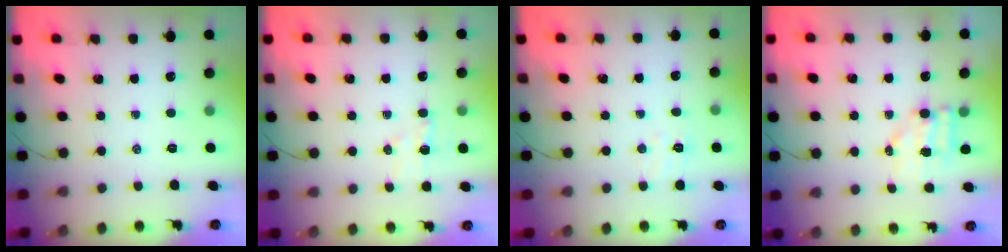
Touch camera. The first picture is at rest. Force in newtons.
{"total": 5.5, "press": 5.4, "slide": 0.9}
{"total": 4.5, "press": 4.3, "slide": 1.2}
{"total": 6.0, "press": 5.9, "slide": 0.8}